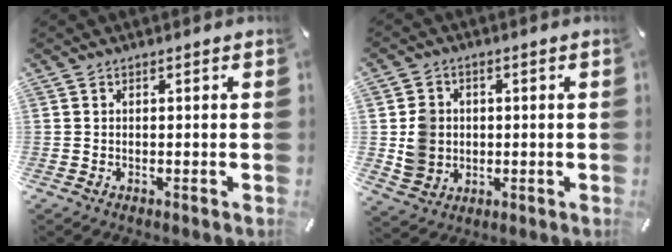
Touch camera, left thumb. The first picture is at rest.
{"total": 7.3, "force": [0.2, 6.9, 2.2], "torque": [-0.051, 0.012, 0.006]}